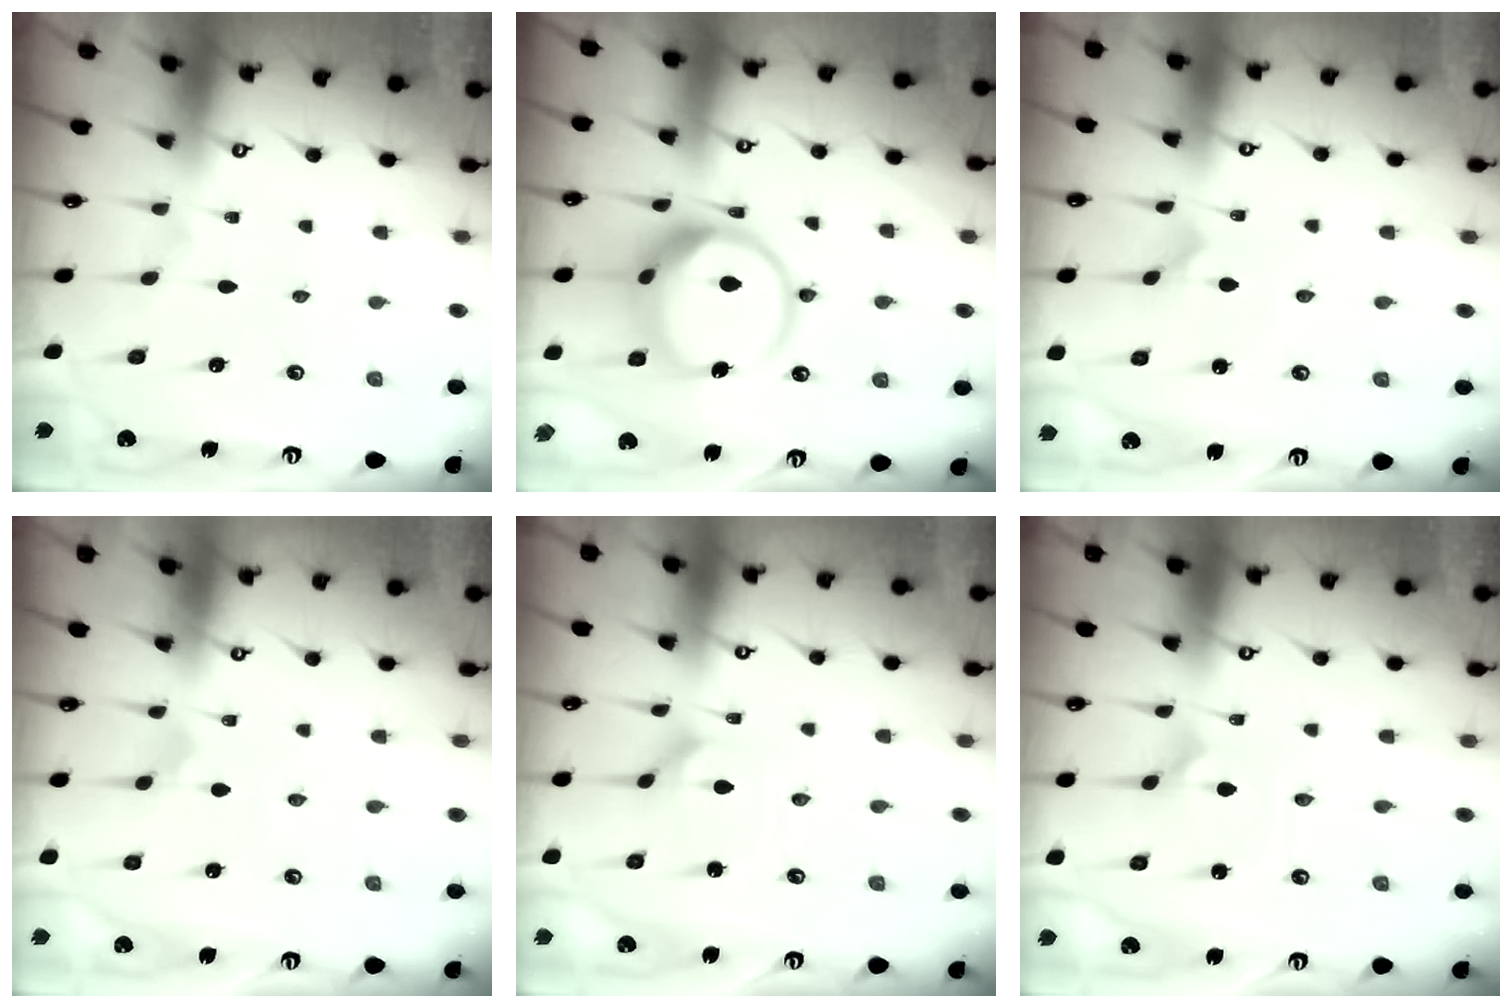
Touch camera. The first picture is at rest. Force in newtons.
{"total": 13.8, "press": 13.7, "slide": 1.7}
{"total": 1.8, "press": 1.8, "slide": 0.1}
{"total": 1.9, "press": 1.9, "slide": 0.5}
{"total": 3.2, "press": 3.2, "slide": 0.3}
{"total": 2.6, "press": 2.6, "slide": 0.3}